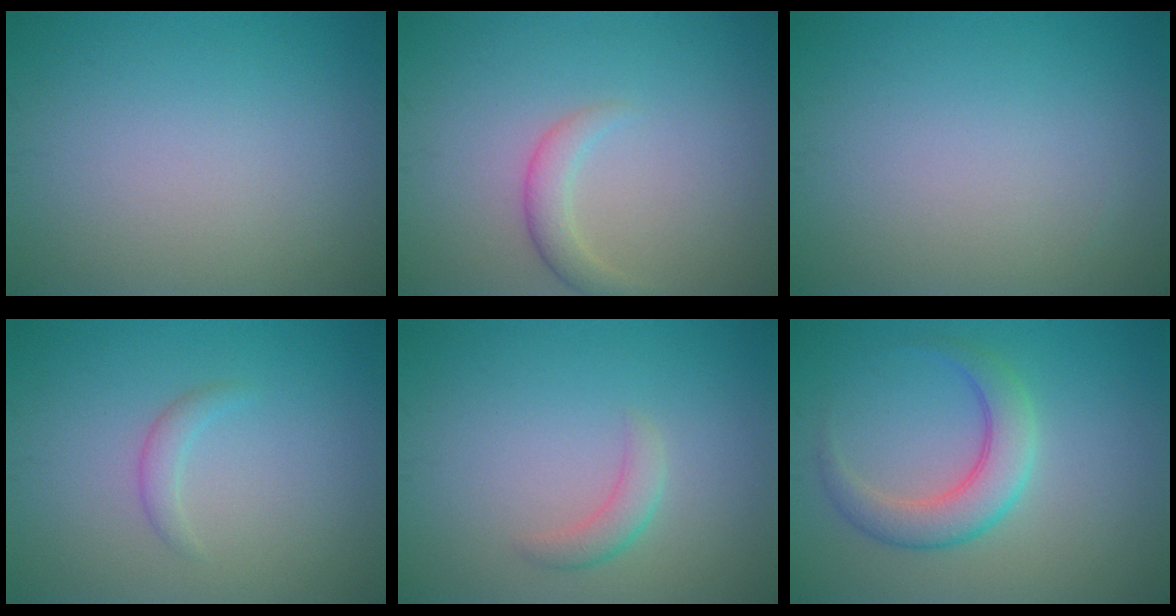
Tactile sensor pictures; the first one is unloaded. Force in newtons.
{"total": 2.0, "press": 2.0, "slide": 0.1}
{"total": 0.0}
{"total": 1.2, "press": 1.2, "slide": 0.1}
{"total": 1.7, "press": 1.7, "slide": 0.1}
{"total": 4.2, "press": 4.2, "slide": 0.1}